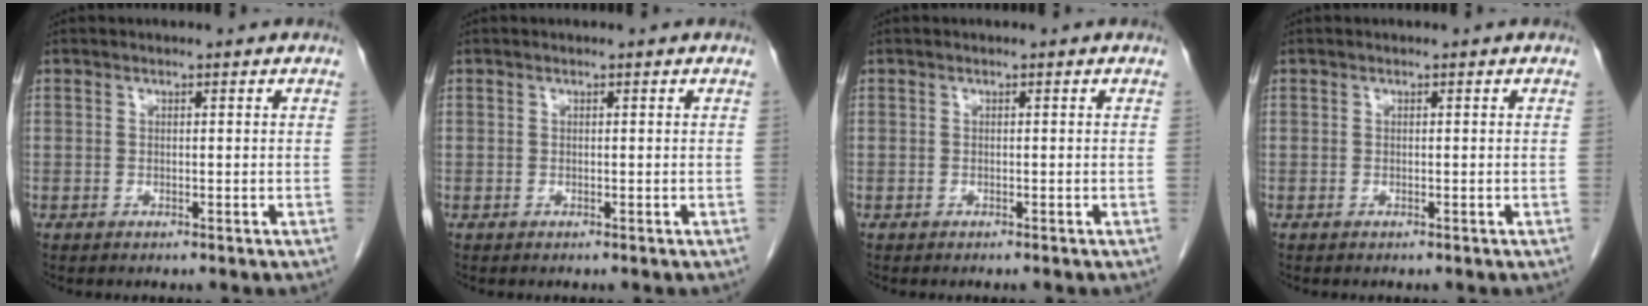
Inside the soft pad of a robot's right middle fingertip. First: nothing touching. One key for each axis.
{"total": 0.0}
{"total": 0.0}
{"total": 0.0}